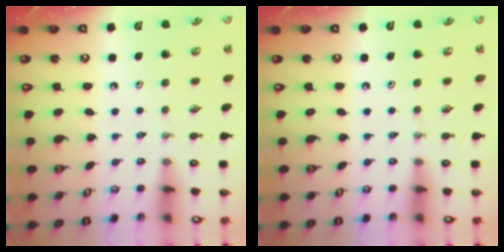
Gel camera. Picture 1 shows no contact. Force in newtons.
{"total": 0.0}